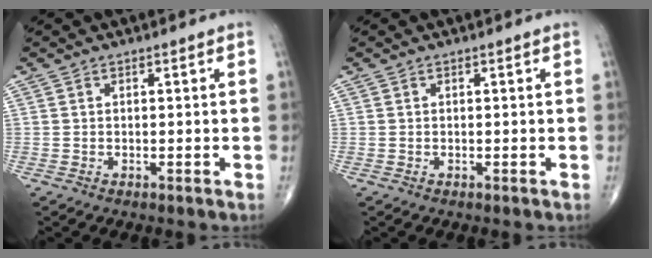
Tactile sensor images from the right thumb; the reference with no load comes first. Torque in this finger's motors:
{"motor_torque": [0.00, 0.00, 0.00, 0.00, 0.00]}